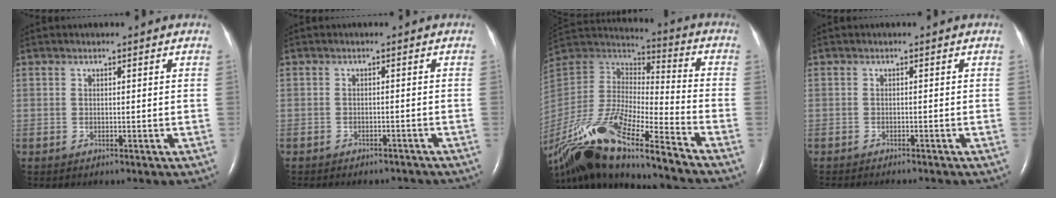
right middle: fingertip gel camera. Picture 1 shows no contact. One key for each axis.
{"total": 6.7, "fx": -6.0, "fy": 2.2, "fz": 1.8, "tx": -0.021, "ty": -0.001, "tz": -0.071}
{"total": 23.9, "fx": -16.5, "fy": 3.9, "fz": 16.9, "tx": -0.344, "ty": -0.032, "tz": -0.304}
{"total": 5.6, "fx": -5.1, "fy": 0.7, "fz": 2.3, "tx": -0.023, "ty": -0.008, "tz": -0.071}